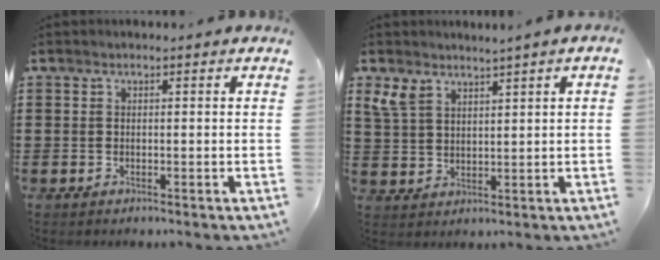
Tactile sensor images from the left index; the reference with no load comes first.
{"total": 3.8, "force": [2.8, 1.5, 2.0], "torque": [-0.052, 0.001, 0.054]}